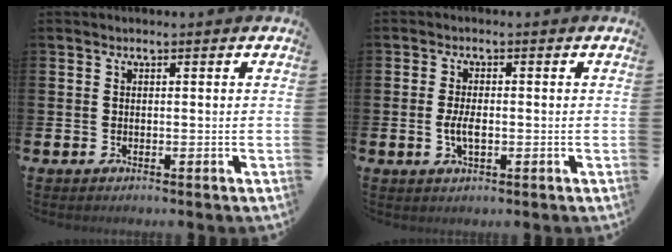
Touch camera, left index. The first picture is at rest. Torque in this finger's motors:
{"motor_torque": [0.16, 0.12, 0.07, 0.08]}